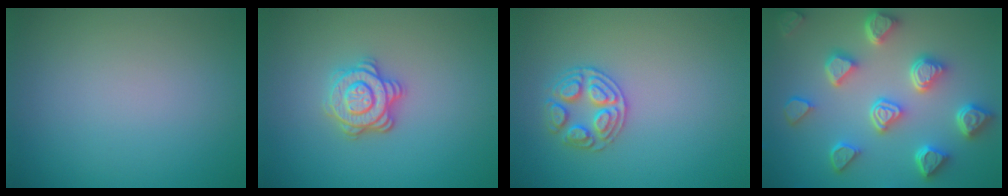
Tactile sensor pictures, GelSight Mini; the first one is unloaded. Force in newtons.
{"total": 3.6, "press": 3.1, "slide": 1.9}
{"total": 2.6, "press": 2.6, "slide": 0.2}
{"total": 7.2, "press": 5.8, "slide": 4.2}